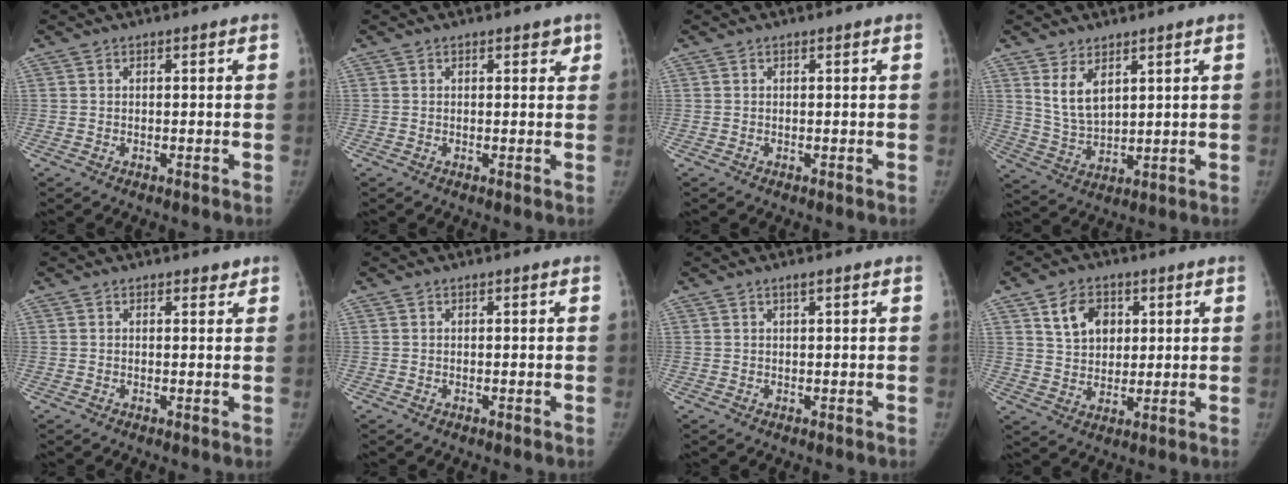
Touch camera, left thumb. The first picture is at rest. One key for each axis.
{"total": 1.4, "fx": 0.9, "fy": 0.9, "fz": 0.7, "tx": 0.009, "ty": -0.002, "tz": 0.007}
{"total": 0.0}
{"total": 6.8, "fx": 3.5, "fy": 3.4, "fz": 4.7, "tx": -0.078, "ty": -0.024, "tz": 0.080}
{"total": 1.1, "fx": 0.9, "fy": 0.6, "fz": 0.2, "tx": 0.005, "ty": -0.006, "tz": 0.008}
{"total": 0.0}
{"total": 0.8, "fx": 0.5, "fy": 0.0, "fz": 0.7, "tx": -0.010, "ty": 0.001, "tz": 0.009}
{"total": 8.4, "fx": 3.4, "fy": 6.2, "fz": 4.5, "tx": -0.045, "ty": -0.015, "tz": 0.064}